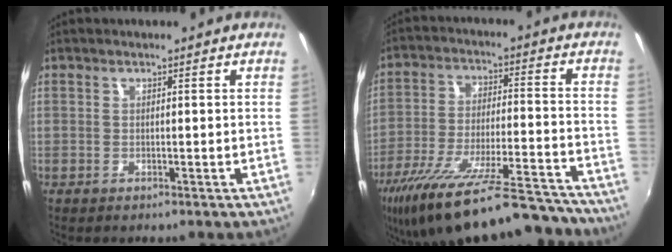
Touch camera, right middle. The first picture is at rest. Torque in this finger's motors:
{"motor_torque": [1.09, -1.04, 0.64, 0.21]}